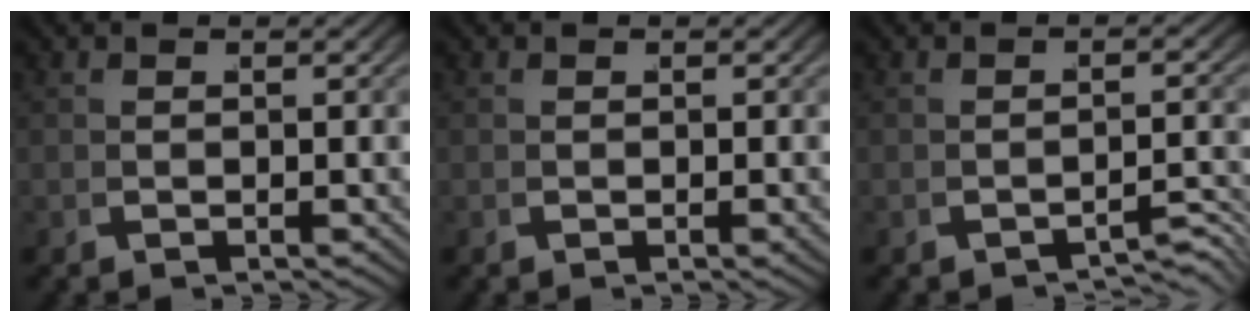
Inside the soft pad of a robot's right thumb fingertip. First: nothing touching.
{"total": 0.6, "force": [-0.1, 0.1, 0.6], "torque": [-0.011, 0.002, -0.001]}
{"total": 2.2, "force": [-2.0, 0.4, 1.0], "torque": [-0.019, 0.004, -0.031]}